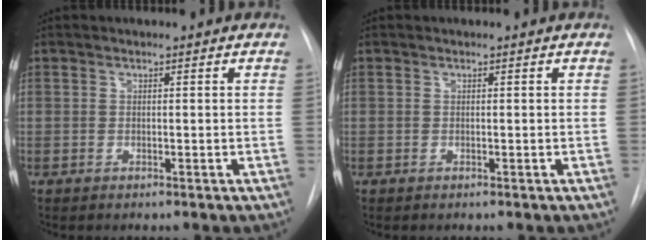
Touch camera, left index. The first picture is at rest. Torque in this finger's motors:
{"motor_torque": [0.00, 0.00, 0.00, 0.01]}